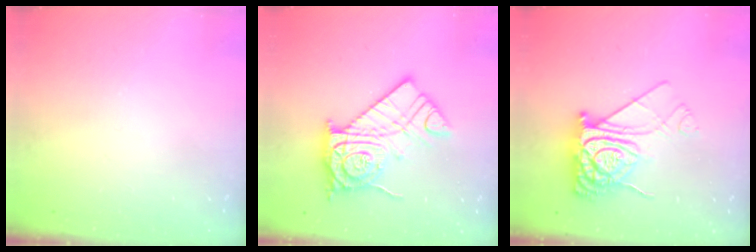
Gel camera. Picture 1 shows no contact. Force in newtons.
{"total": 16.8, "press": 16.8, "slide": 0.6}
{"total": 12.3, "press": 12.3, "slide": 1.0}